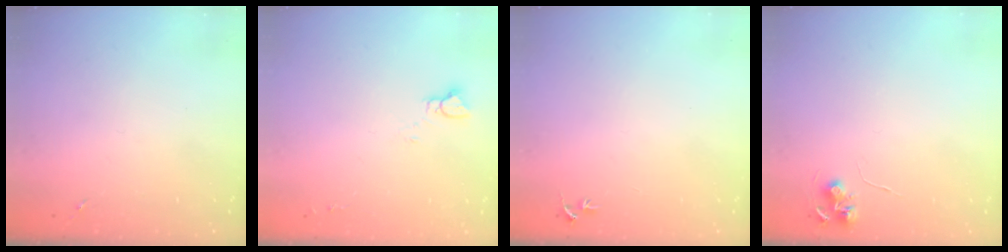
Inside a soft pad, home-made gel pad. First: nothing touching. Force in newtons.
{"total": 3.9, "press": 3.9, "slide": 0.4}
{"total": 2.7, "press": 2.7, "slide": 0.3}
{"total": 6.0, "press": 6.0, "slide": 0.4}